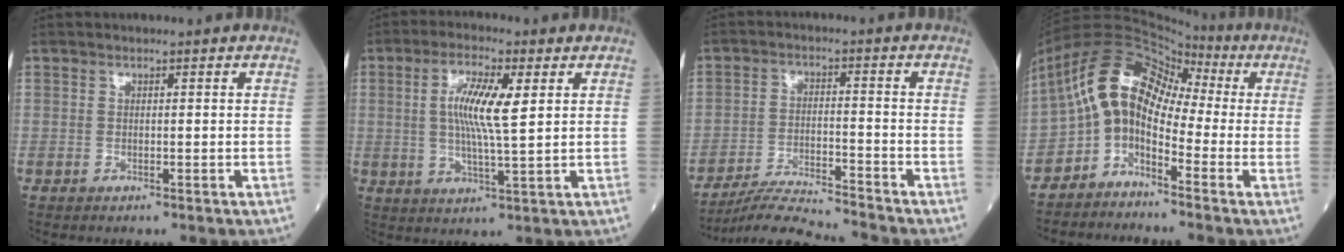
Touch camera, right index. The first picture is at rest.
{"total": 8.0, "force": [1.8, 0.9, 7.7], "torque": [-0.153, 0.003, 0.032]}
{"total": 8.4, "force": [-8.1, -1.8, 1.2], "torque": [-0.024, -0.012, -0.148]}
{"total": 9.6, "force": [-1.9, 5.7, 7.4], "torque": [-0.135, 0.047, -0.045]}